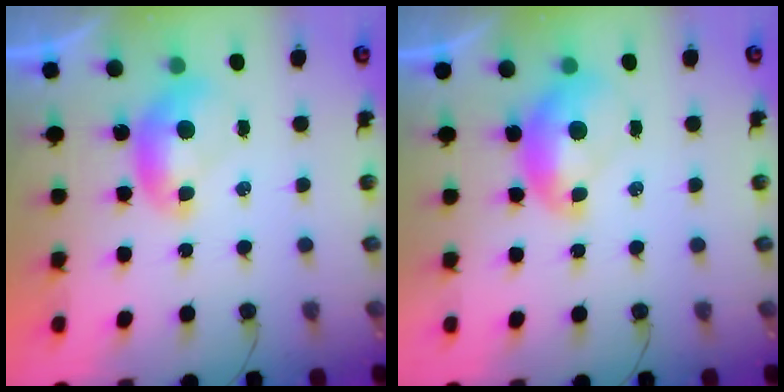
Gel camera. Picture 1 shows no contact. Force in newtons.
{"total": 1.3, "press": 1.3, "slide": 0.2}